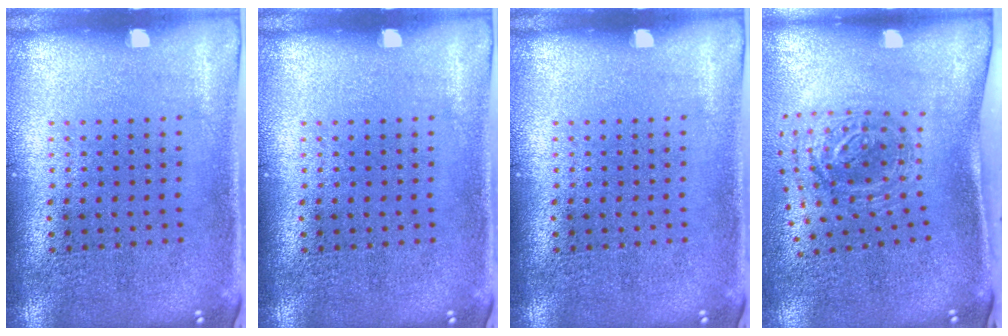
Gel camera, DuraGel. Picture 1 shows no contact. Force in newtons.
{"total": 0.0}
{"total": 0.0}
{"total": 1.3, "press": 1.1, "slide": 0.7}